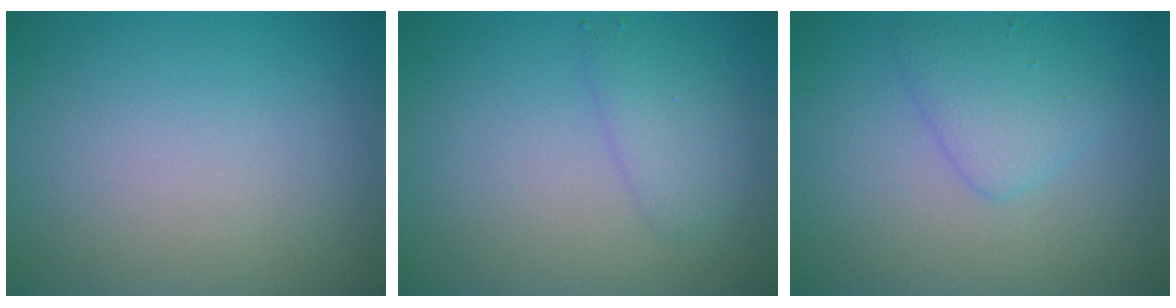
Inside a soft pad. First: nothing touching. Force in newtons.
{"total": 2.1, "press": 2.1, "slide": 0.1}
{"total": 2.6, "press": 2.6, "slide": 0.2}